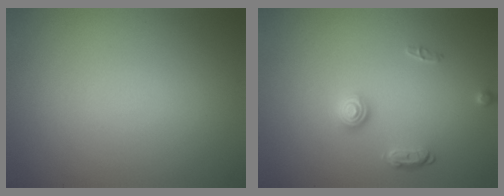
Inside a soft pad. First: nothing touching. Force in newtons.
{"total": 1.7, "press": 1.4, "slide": 1.0}